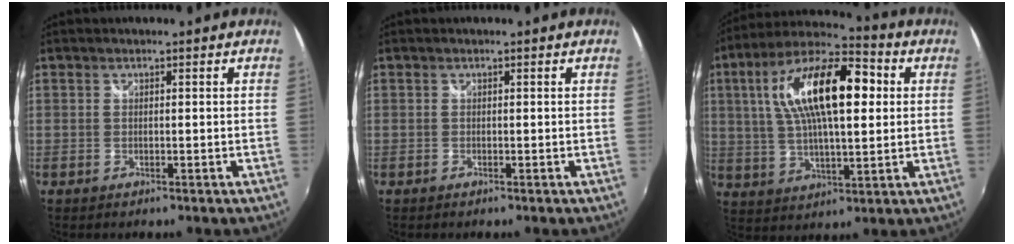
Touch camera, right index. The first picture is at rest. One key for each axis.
{"total": 0.0}
{"total": 20.0, "fx": 4.6, "fy": 7.6, "fz": 17.9, "tx": -0.327, "ty": 0.031, "tz": 0.074}